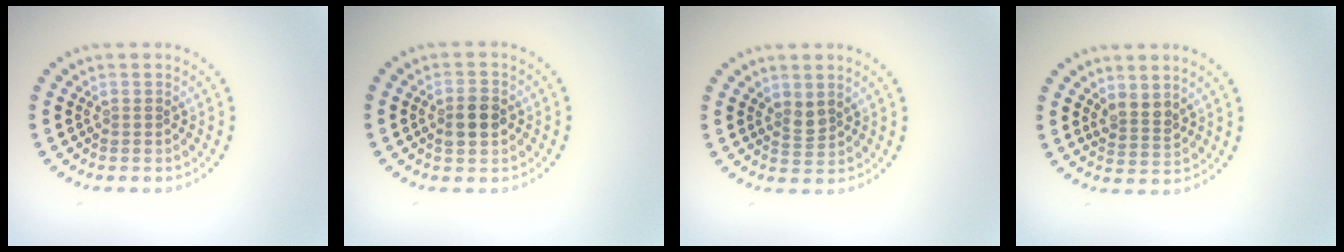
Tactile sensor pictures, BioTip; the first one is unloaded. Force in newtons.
{"total": 2.5, "press": 2.5, "slide": 0.2}
{"total": 1.5, "press": 1.2, "slide": 1.0}
{"total": 2.1, "press": 1.7, "slide": 1.2}